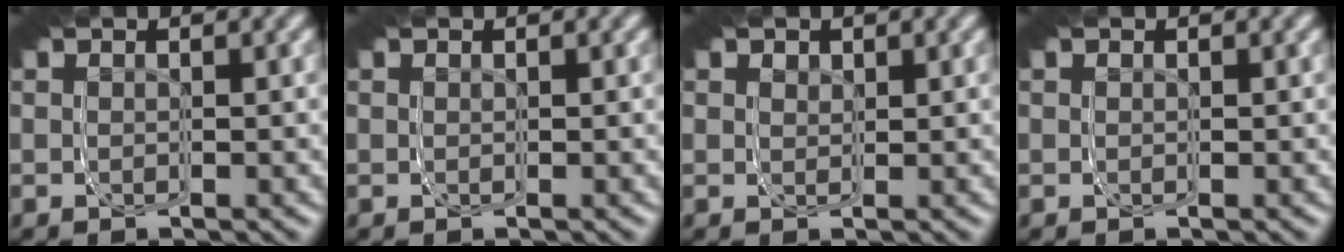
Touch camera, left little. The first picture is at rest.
{"total": 0.0}
{"total": 2.5, "force": [1.0, 2.1, 0.8], "torque": [-0.028, 0.000, 0.011]}
{"total": 0.0}